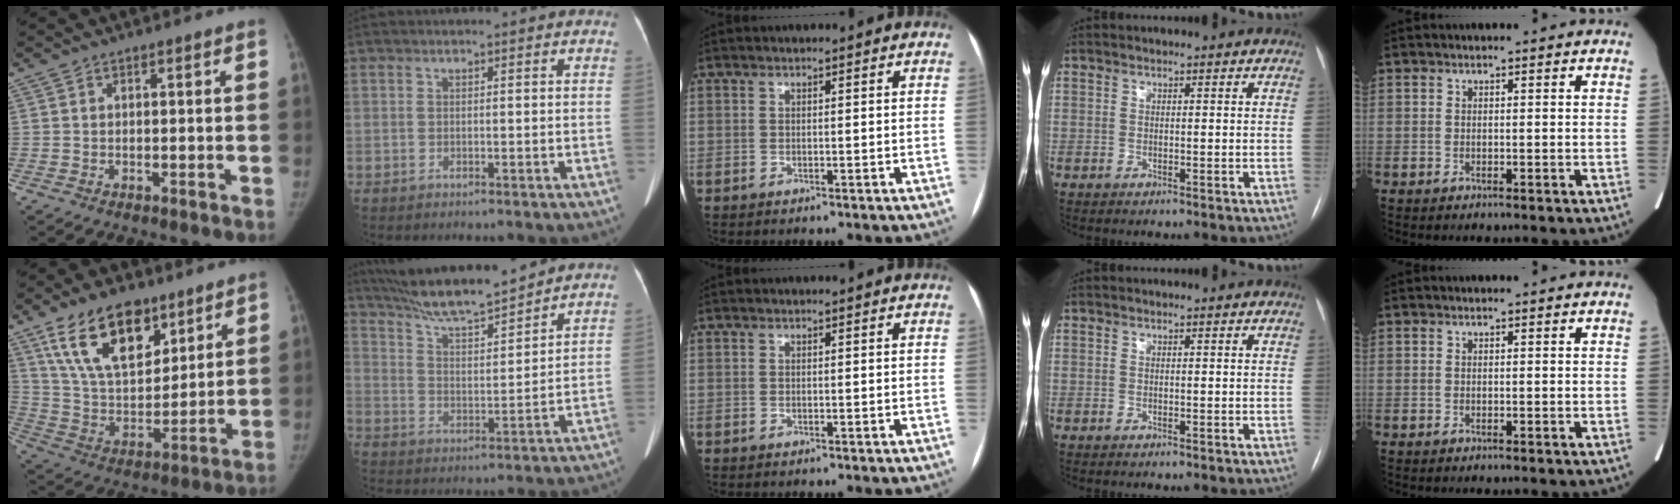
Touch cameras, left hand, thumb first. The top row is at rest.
{"thumb": {"total": 18.6, "force": [11.1, 9.8, 11.4], "torque": [-0.155, -0.049, 0.208]}, "index": {"total": 12.0, "force": [11.0, 0.5, 4.7], "torque": [-0.089, 0.002, 0.194]}}